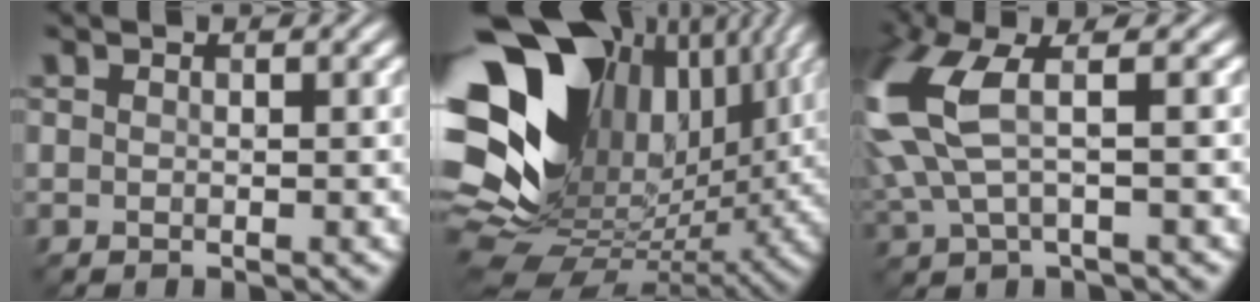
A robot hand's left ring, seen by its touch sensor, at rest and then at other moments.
{"total": 18.7, "force": [5.6, 13.2, 12.0], "torque": [-0.247, 0.019, 0.124]}
{"total": 7.0, "force": [1.1, 2.9, 6.2], "torque": [-0.173, 0.009, 0.022]}